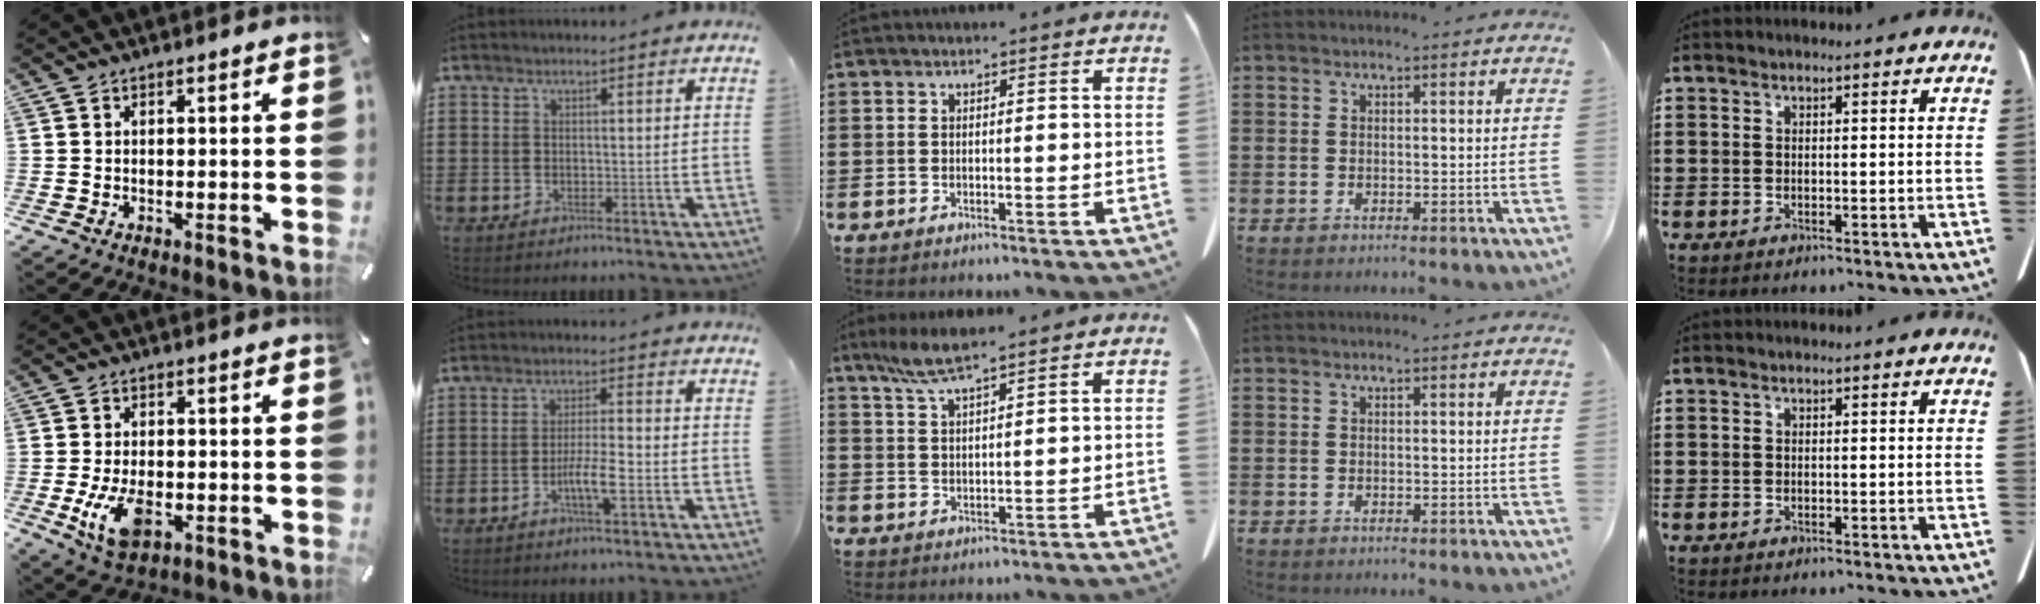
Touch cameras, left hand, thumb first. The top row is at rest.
{"thumb": {"total": 8.4, "force": [-2.4, 5.1, 6.3], "torque": [-0.137, -0.003, -0.045]}, "index": {"total": 5.1, "force": [-1.8, 1.0, 4.7], "torque": [-0.091, 0.000, -0.036]}, "middle": {"total": 5.3, "force": [3.9, 0.6, 3.5], "torque": [-0.077, 0.001, 0.071]}}